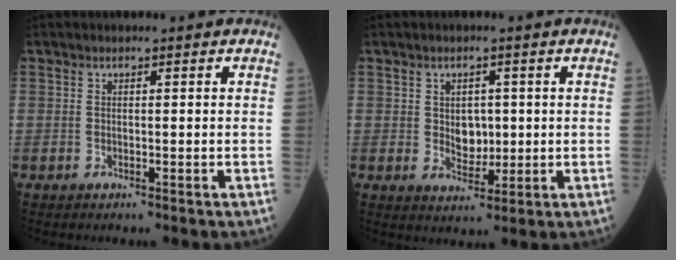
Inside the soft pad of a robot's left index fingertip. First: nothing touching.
{"total": 3.5, "force": [0.4, 2.6, 2.4], "torque": [-0.031, 0.002, 0.014]}